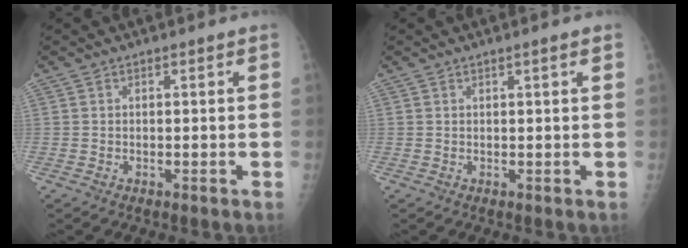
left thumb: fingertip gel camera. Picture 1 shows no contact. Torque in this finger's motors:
{"motor_torque": [-0.32, -0.09, 0.06, 0.08, 0.03]}